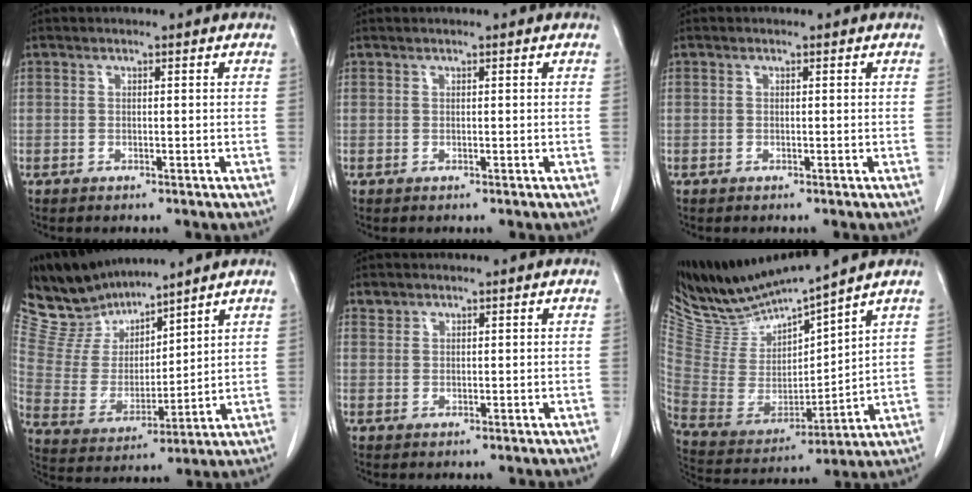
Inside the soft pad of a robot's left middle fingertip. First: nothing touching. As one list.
[{"total": 0.0}, {"total": 0.0}, {"total": 11.1, "force": [10.6, 2.5, 1.9], "torque": [-0.060, 0.009, 0.227]}, {"total": 1.0, "force": [0.8, 0.5, -0.1], "torque": [0.006, 0.004, 0.014]}, {"total": 12.4, "force": [12.0, -0.7, 3.1], "torque": [-0.071, -0.021, 0.253]}]